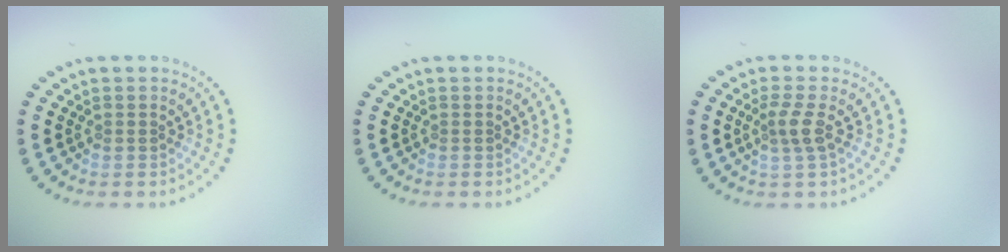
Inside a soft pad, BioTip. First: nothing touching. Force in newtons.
{"total": 0.0}
{"total": 2.1, "press": 1.6, "slide": 1.3}